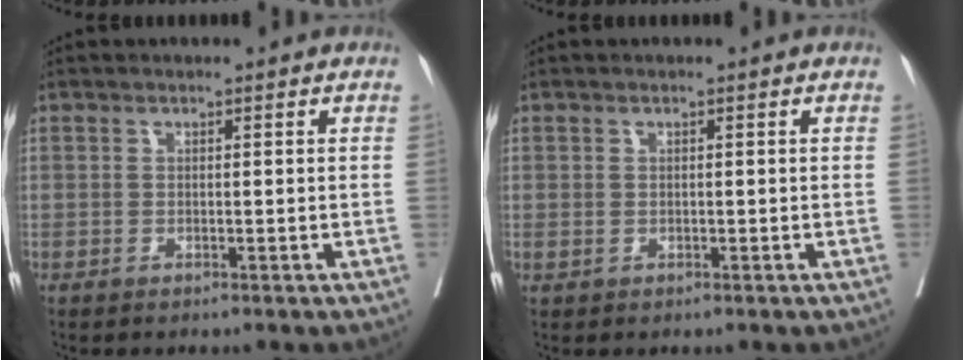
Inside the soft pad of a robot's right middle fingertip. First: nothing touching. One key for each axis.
{"total": 0.5, "fx": 0.1, "fy": 0.5, "fz": 0.2, "tx": -0.004, "ty": 0.000, "tz": 0.006}